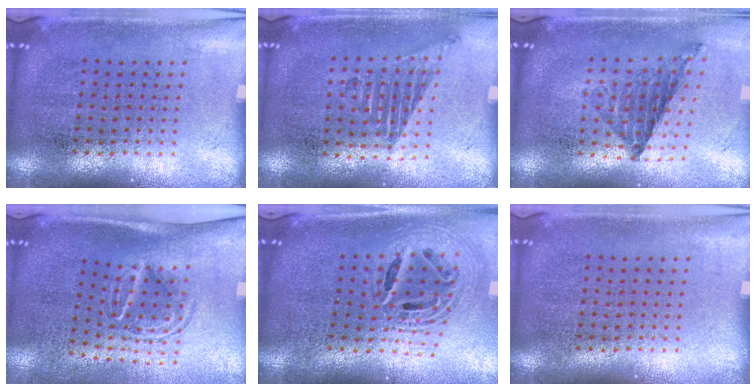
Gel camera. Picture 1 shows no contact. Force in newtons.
{"total": 1.2, "press": 1.0, "slide": 0.6}
{"total": 0.8, "press": 0.8, "slide": 0.1}
{"total": 1.7, "press": 1.1, "slide": 1.3}
{"total": 2.3, "press": 1.7, "slide": 1.5}
{"total": 0.0}